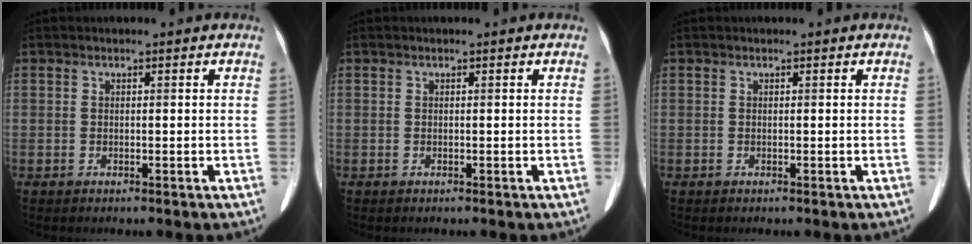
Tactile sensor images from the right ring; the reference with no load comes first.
{"total": 0.0}
{"total": 0.0}